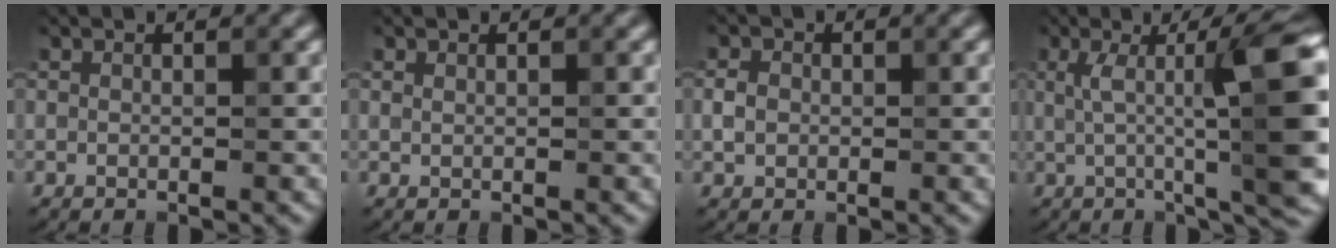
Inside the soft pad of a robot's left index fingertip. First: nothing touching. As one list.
[{"total": 0.0}, {"total": 1.4, "force": [-0.4, 1.2, 0.4], "torque": [-0.013, -0.002, -0.012]}, {"total": 11.2, "force": [0.8, 2.2, 11.0], "torque": [-0.141, 0.002, 0.017]}]